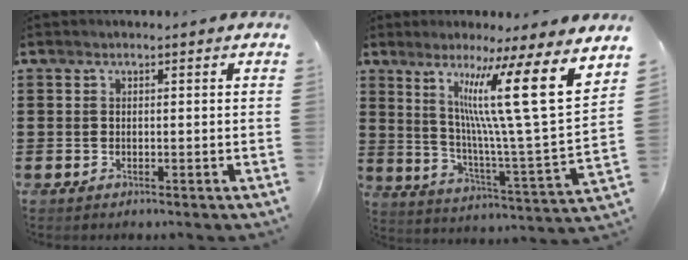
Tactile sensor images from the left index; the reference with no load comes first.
{"total": 16.1, "force": [7.9, 0.9, 14.0], "torque": [-0.251, -0.050, 0.115]}